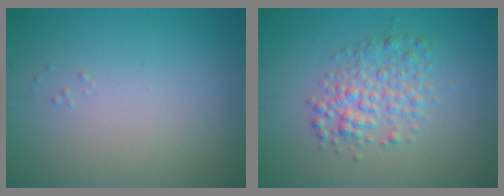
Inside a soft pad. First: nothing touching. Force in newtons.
{"total": 3.4, "press": 3.4, "slide": 0.1}